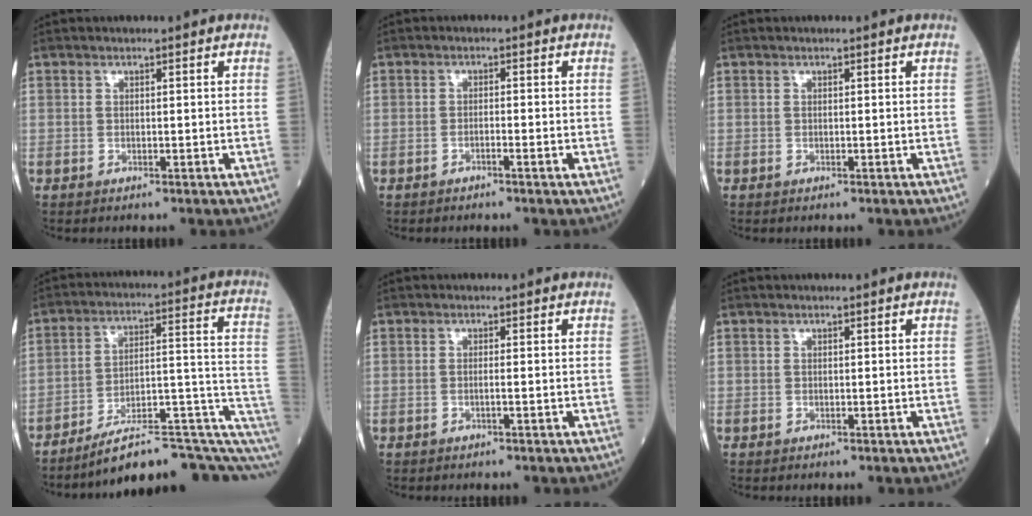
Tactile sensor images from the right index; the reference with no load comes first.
{"total": 1.2, "force": [-0.8, -0.1, 1.0], "torque": [-0.018, 0.002, -0.016]}
{"total": 0.0}
{"total": 19.2, "force": [-11.7, 4.0, 14.6], "torque": [-0.147, 0.059, -0.167]}
{"total": 0.8, "force": [-0.2, -0.1, 0.8], "torque": [-0.016, 0.000, -0.004]}
{"total": 0.0}